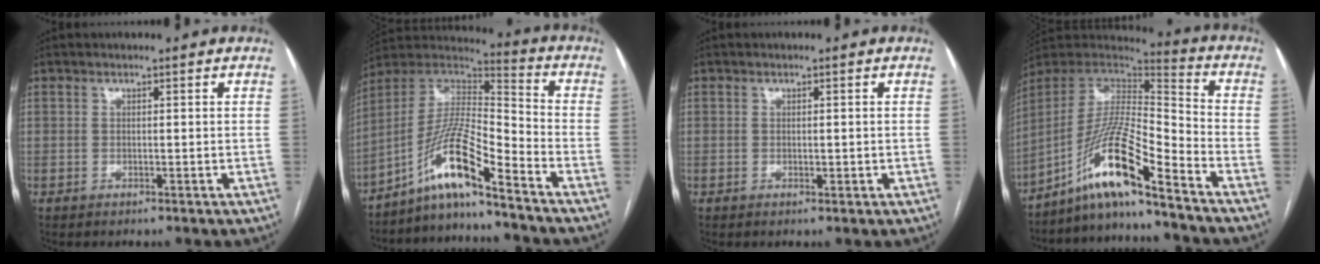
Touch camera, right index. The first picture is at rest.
{"total": 11.9, "force": [-8.6, 0.2, 8.3], "torque": [-0.160, 0.016, -0.160]}
{"total": 1.0, "force": [0.0, 0.7, 0.8], "torque": [-0.010, -0.001, 0.001]}
{"total": 14.5, "force": [-10.5, -0.2, 10.0], "torque": [-0.188, 0.010, -0.193]}